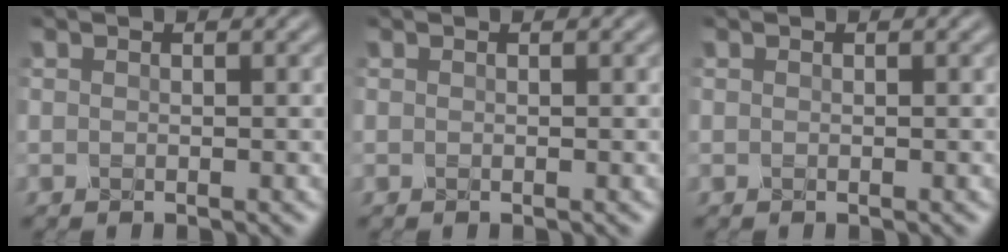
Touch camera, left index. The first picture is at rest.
{"total": 0.0}
{"total": 0.0}